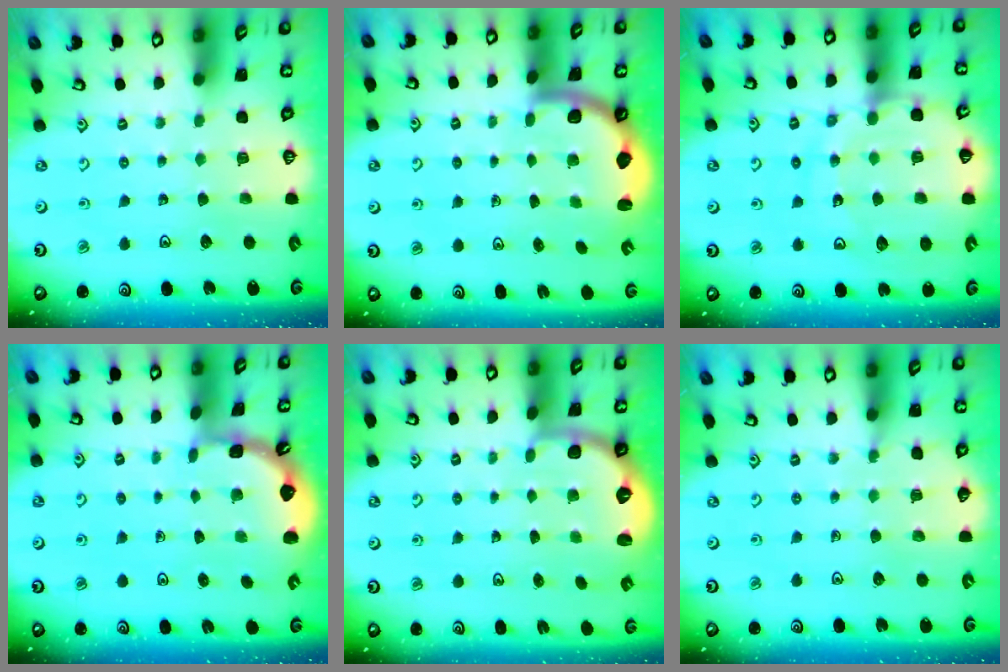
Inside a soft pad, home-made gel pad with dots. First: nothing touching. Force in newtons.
{"total": 2.2, "press": 2.1, "slide": 0.5}
{"total": 13.5, "press": 13.4, "slide": 1.5}
{"total": 1.1, "press": 1.1, "slide": 0.1}
{"total": 2.8, "press": 2.0, "slide": 2.0}
{"total": 6.4, "press": 6.3, "slide": 1.2}